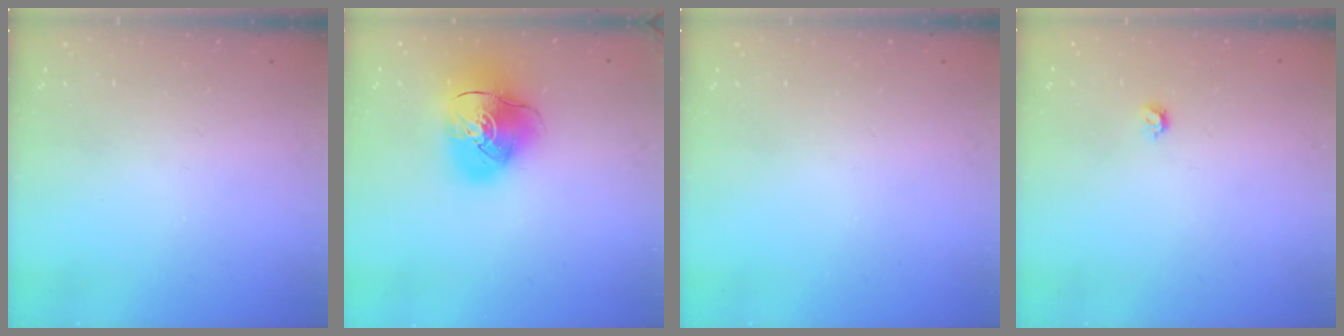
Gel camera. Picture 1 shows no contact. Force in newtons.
{"total": 15.6, "press": 15.5, "slide": 2.4}
{"total": 0.0}
{"total": 3.7, "press": 3.6, "slide": 0.7}